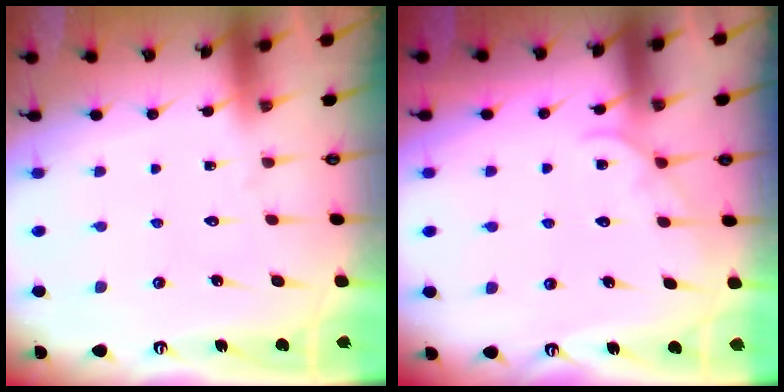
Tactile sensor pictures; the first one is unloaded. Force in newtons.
{"total": 6.2, "press": 6.2, "slide": 0.4}